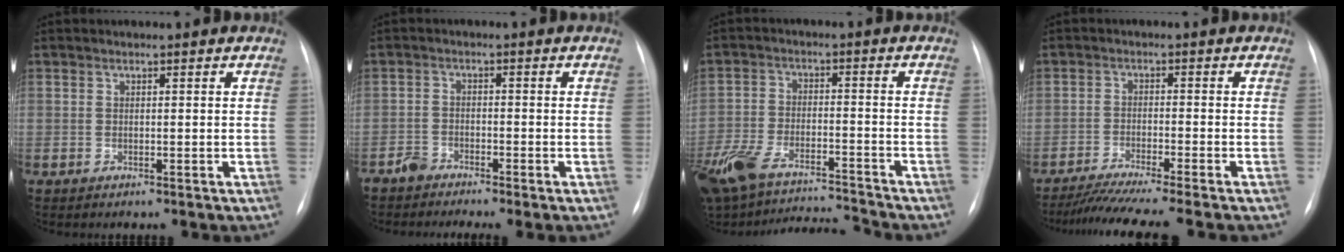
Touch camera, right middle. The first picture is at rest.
{"total": 2.1, "force": [-2.0, 0.1, 0.4], "torque": [-0.014, -0.008, -0.042]}
{"total": 16.1, "force": [-14.3, 2.6, 6.9], "torque": [-0.153, 0.007, -0.243]}
{"total": 10.2, "force": [-8.7, -1.2, 5.1], "torque": [-0.068, -0.027, -0.137]}